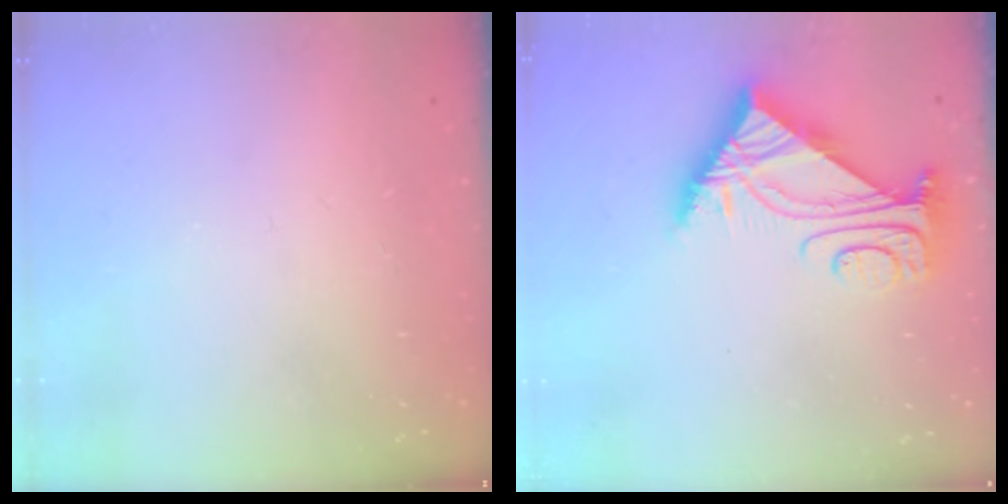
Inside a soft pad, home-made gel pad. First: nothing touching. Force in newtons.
{"total": 5.9, "press": 5.9, "slide": 0.5}